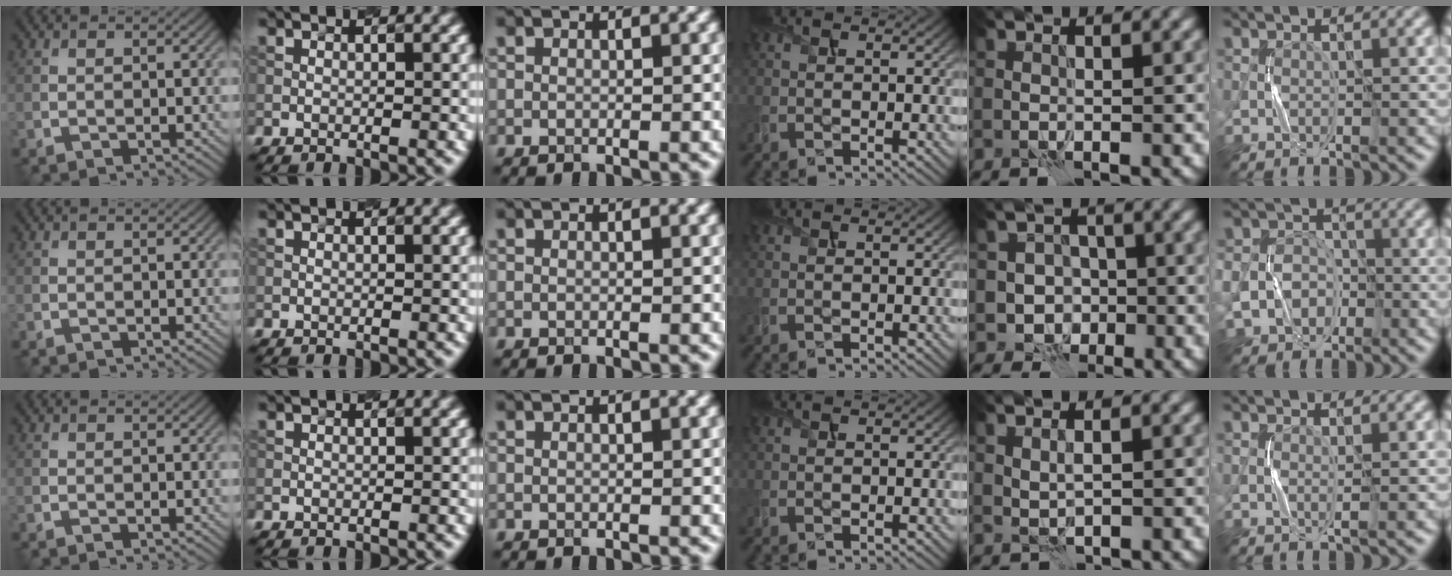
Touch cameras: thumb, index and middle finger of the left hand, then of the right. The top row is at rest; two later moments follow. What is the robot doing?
{"motion": "press", "object": "gel pad"}